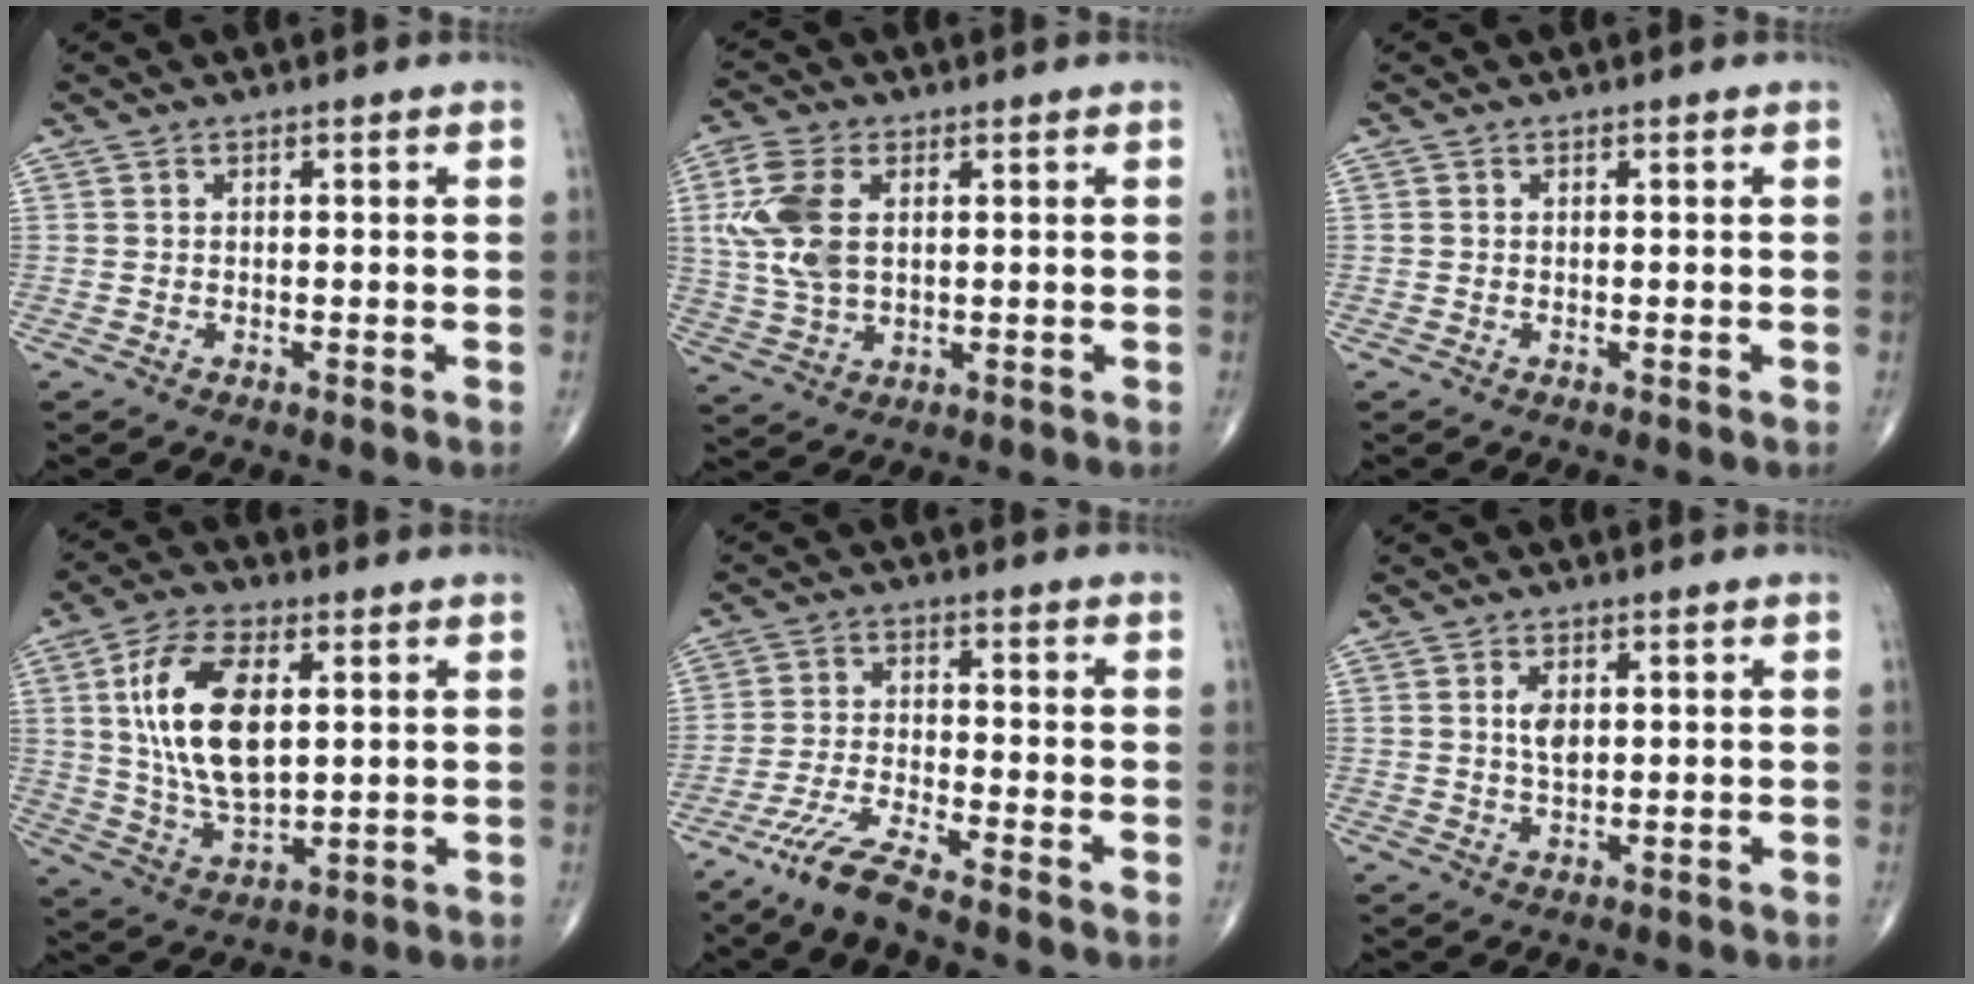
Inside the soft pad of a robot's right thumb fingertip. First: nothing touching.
{"total": 10.6, "force": [2.1, 6.2, 8.3], "torque": [-0.190, 0.001, 0.043]}
{"total": 0.0}
{"total": 16.1, "force": [3.5, 8.0, 13.6], "torque": [-0.256, -0.011, 0.070]}
{"total": 7.1, "force": [-5.5, 0.5, 4.4], "torque": [-0.103, 0.012, -0.116]}
{"total": 3.3, "force": [0.7, 1.8, 2.7], "torque": [-0.041, -0.006, 0.013]}